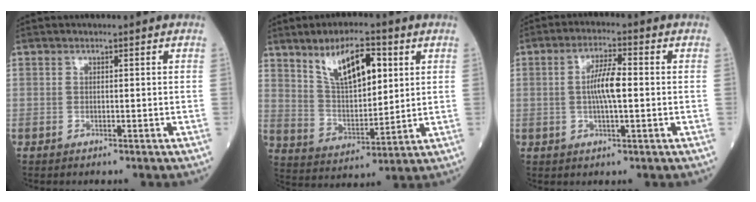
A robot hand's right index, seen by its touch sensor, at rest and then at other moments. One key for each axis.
{"total": 11.3, "fx": 5.3, "fy": 4.3, "fz": 9.0, "tx": -0.161, "ty": 0.010, "tz": 0.106}
{"total": 5.9, "fx": 0.0, "fy": 1.0, "fz": 5.8, "tx": -0.110, "ty": 0.007, "tz": -0.004}